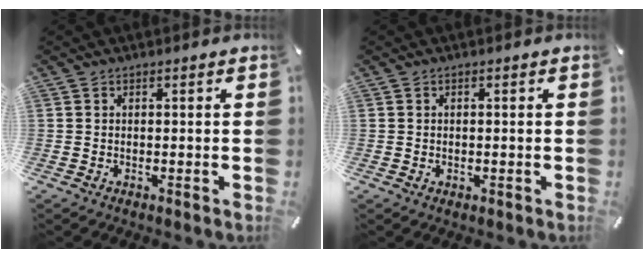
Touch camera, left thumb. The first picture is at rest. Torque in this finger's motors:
{"motor_torque": [-0.13, -0.04, 0.02, -0.11, 0.00]}